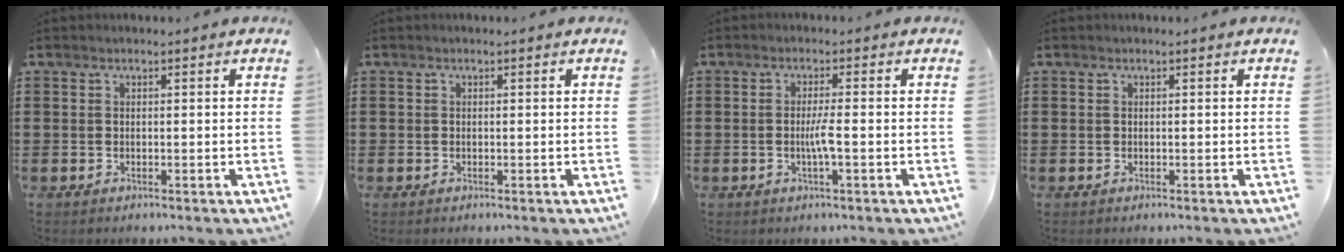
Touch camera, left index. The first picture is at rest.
{"total": 0.0}
{"total": 3.0, "force": [-0.5, 0.3, 2.9], "torque": [-0.060, -0.003, -0.013]}
{"total": 0.0}